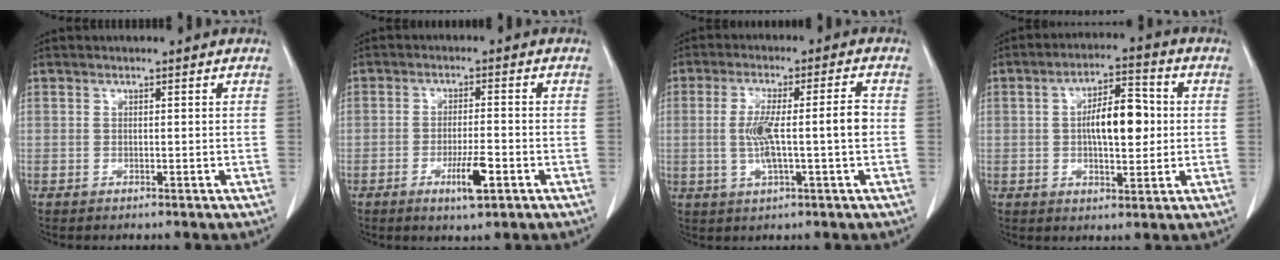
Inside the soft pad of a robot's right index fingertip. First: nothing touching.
{"total": 5.2, "force": [-2.4, 0.7, 4.6], "torque": [-0.082, -0.005, -0.039]}
{"total": 8.6, "force": [-0.7, 0.7, 8.6], "torque": [-0.160, 0.014, -0.010]}
{"total": 9.2, "force": [0.4, 3.5, 8.5], "torque": [-0.146, 0.015, 0.007]}